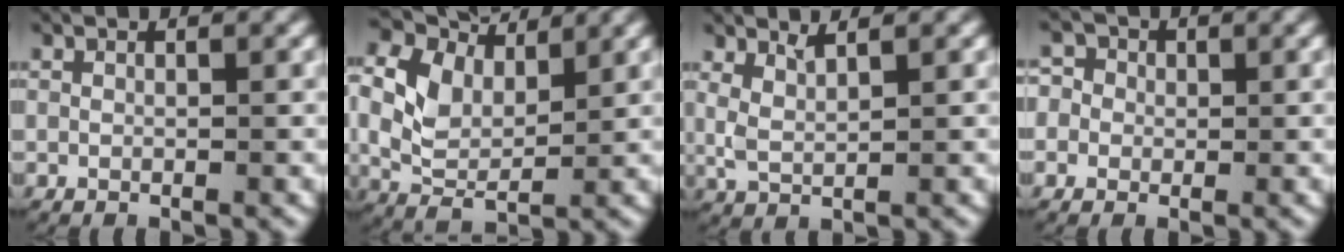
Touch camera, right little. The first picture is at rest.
{"total": 7.4, "force": [2.0, 5.5, 4.5], "torque": [-0.118, -0.010, 0.034]}
{"total": 2.6, "force": [1.1, 1.7, 1.6], "torque": [-0.052, -0.013, 0.028]}
{"total": 4.1, "force": [0.5, 3.9, 1.2], "torque": [-0.031, 0.007, -0.006]}